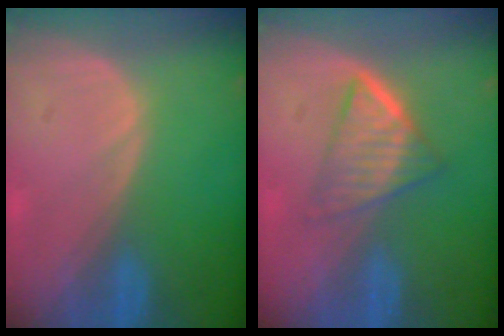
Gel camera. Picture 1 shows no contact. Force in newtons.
{"total": 6.6, "press": 5.5, "slide": 3.6}